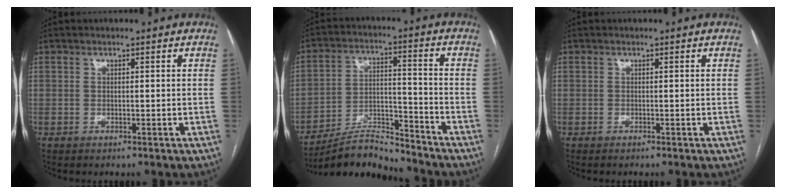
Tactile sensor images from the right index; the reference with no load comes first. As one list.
[{"total": 9.6, "force": [-9.4, 1.0, 1.7], "torque": [-0.026, 0.019, -0.168]}, {"total": 0.0}]